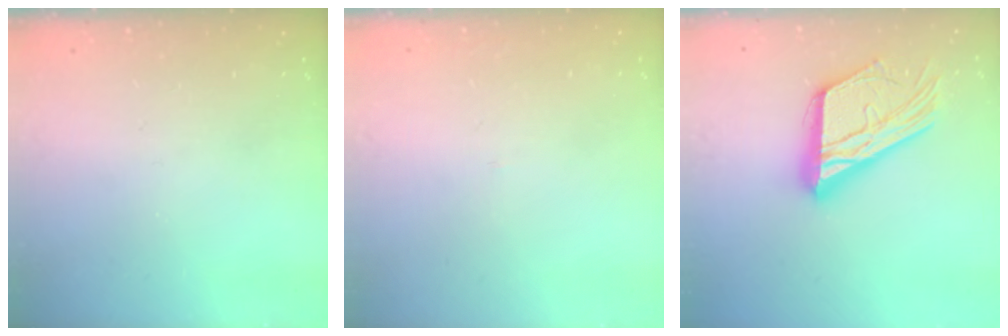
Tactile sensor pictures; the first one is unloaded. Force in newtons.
{"total": 1.5, "press": 1.5, "slide": 0.1}
{"total": 21.6, "press": 21.5, "slide": 1.9}